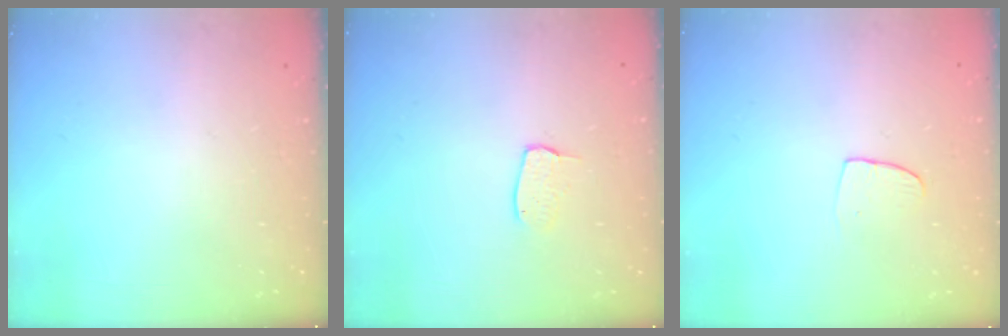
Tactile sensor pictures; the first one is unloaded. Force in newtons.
{"total": 4.8, "press": 4.8, "slide": 0.3}
{"total": 5.8, "press": 5.7, "slide": 0.4}